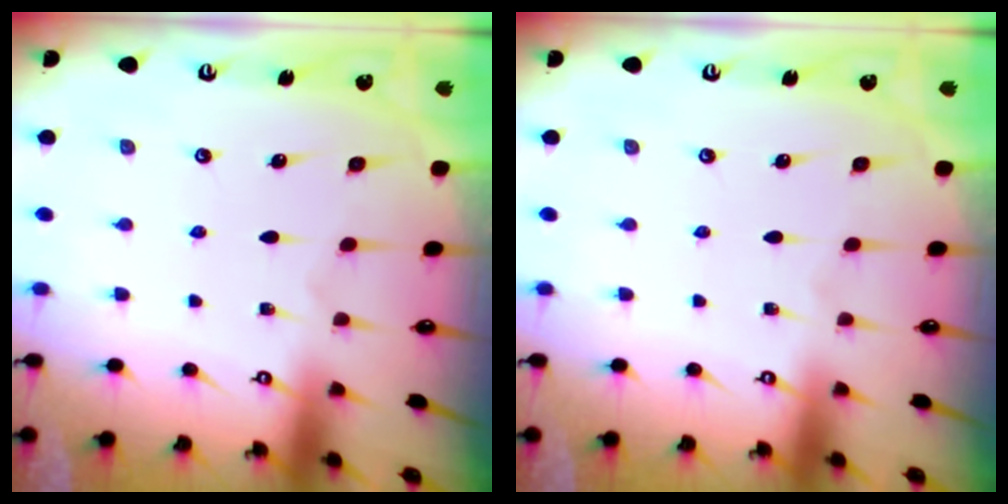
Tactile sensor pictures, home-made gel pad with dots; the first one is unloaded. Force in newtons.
{"total": 0.0}